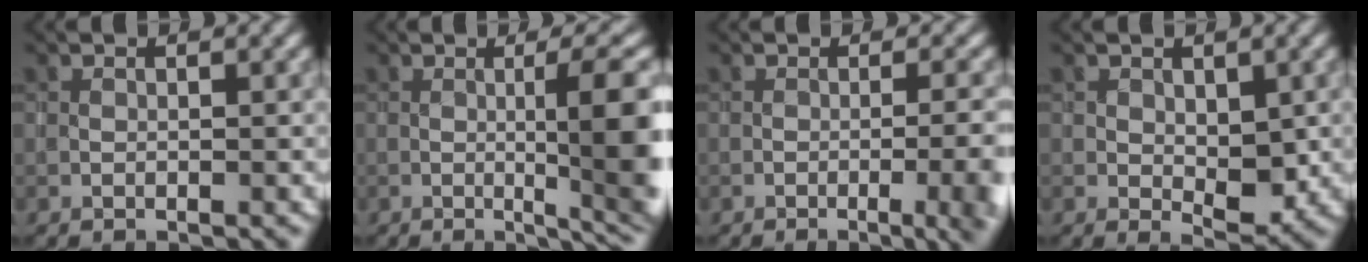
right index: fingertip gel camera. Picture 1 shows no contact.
{"total": 7.6, "force": [-0.7, 1.5, 7.4], "torque": [-0.098, 0.001, -0.008]}
{"total": 8.2, "force": [-3.5, 3.4, 6.7], "torque": [-0.056, -0.003, -0.027]}
{"total": 3.3, "force": [0.1, 2.1, 2.6], "torque": [-0.035, -0.008, 0.006]}